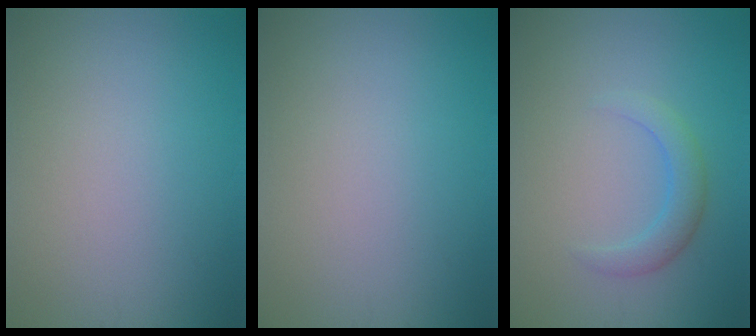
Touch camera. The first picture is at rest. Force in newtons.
{"total": 0.0}
{"total": 2.3, "press": 2.3, "slide": 0.1}